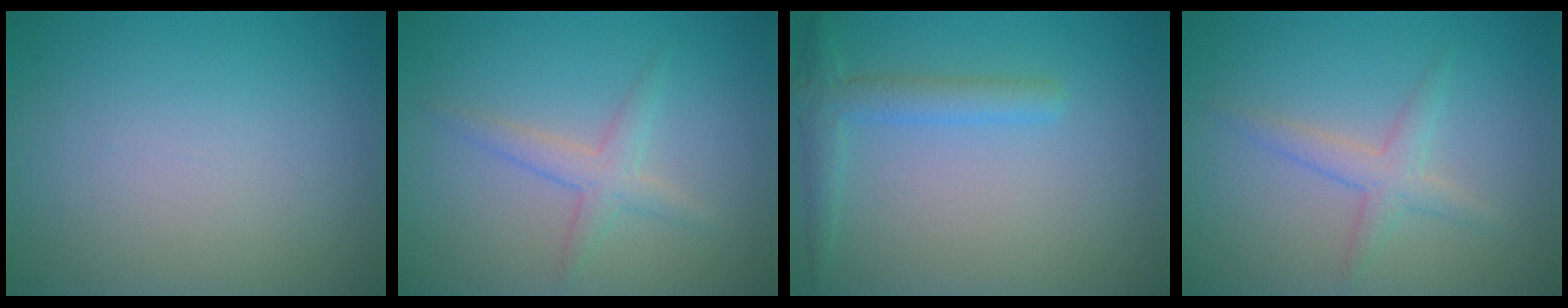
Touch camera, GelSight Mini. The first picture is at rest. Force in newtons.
{"total": 2.2, "press": 2.2, "slide": 0.1}
{"total": 1.7, "press": 1.7, "slide": 0.1}
{"total": 2.2, "press": 2.2, "slide": 0.1}